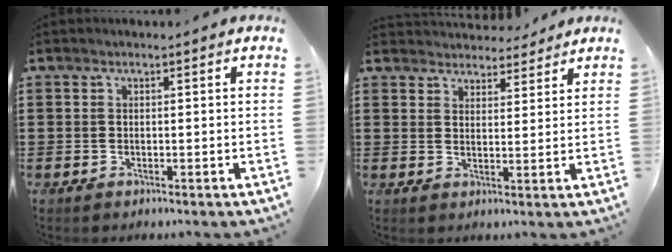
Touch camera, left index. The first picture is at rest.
{"total": 3.6, "force": [3.5, 1.0, 0.0], "torque": [-0.012, -0.009, 0.066]}